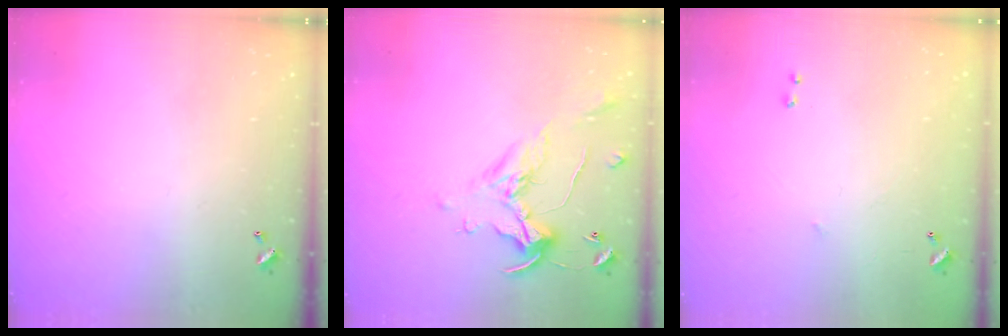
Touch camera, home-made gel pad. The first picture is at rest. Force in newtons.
{"total": 1.1, "press": 0.8, "slide": 0.9}
{"total": 6.4, "press": 6.3, "slide": 0.8}